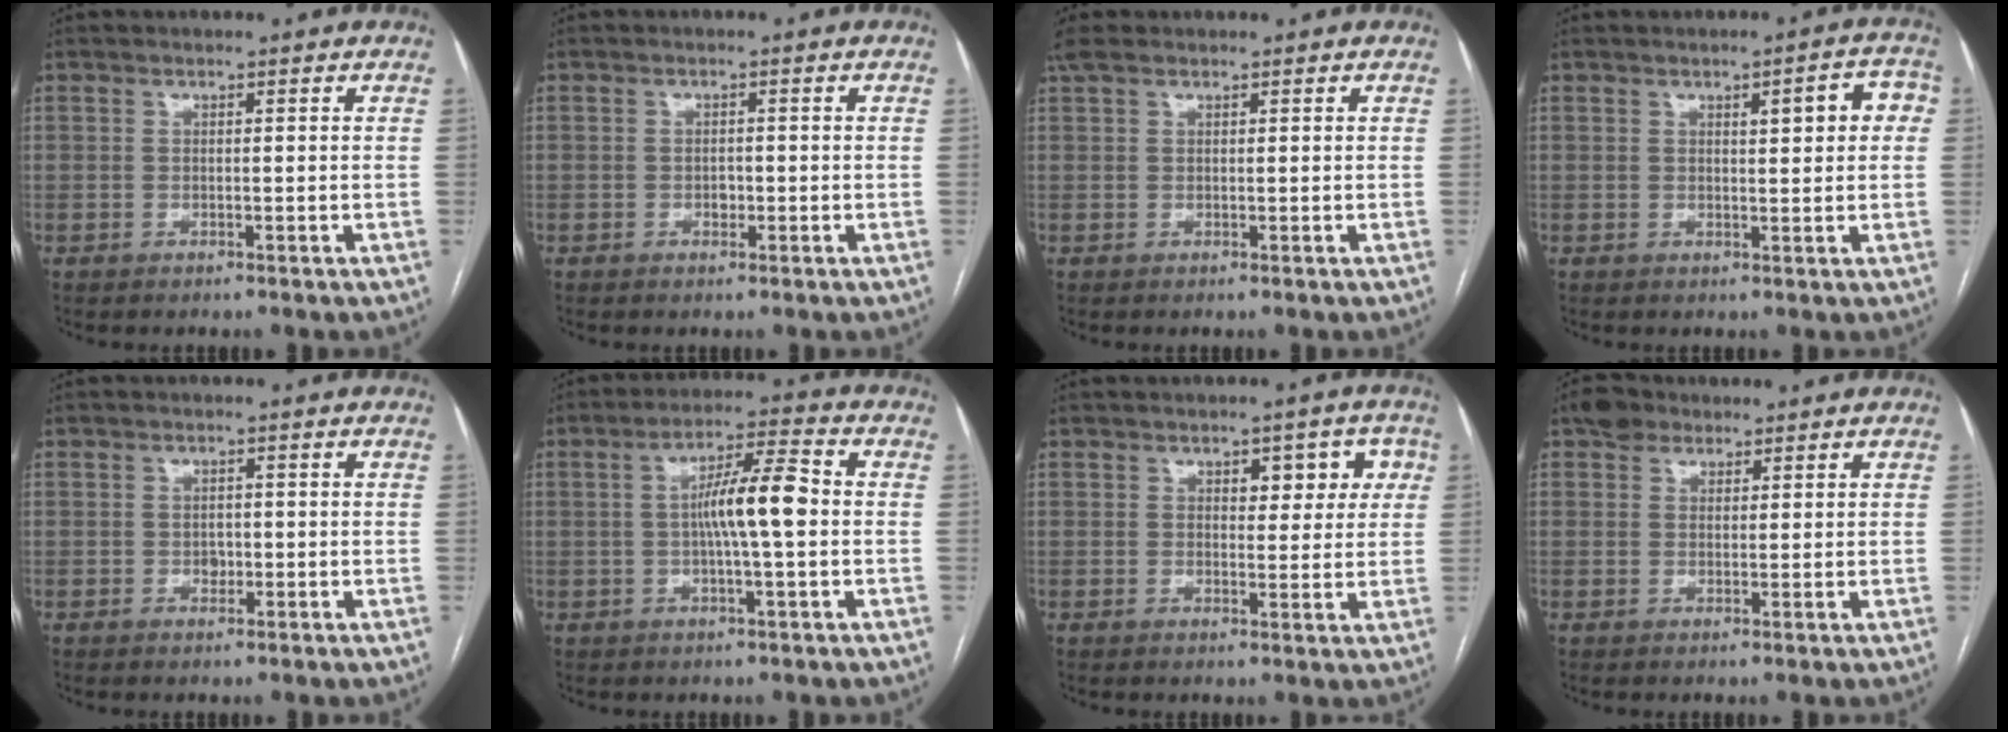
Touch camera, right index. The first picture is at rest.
{"total": 1.2, "force": [-0.4, 0.9, 0.8], "torque": [-0.012, 0.004, -0.002]}
{"total": 2.4, "force": [1.7, 0.9, 1.4], "torque": [-0.036, 0.023, 0.035]}
{"total": 5.4, "force": [1.4, 1.3, 5.0], "torque": [-0.060, 0.014, 0.015]}
{"total": 1.4, "force": [-0.3, 1.1, 0.8], "torque": [-0.012, 0.004, 0.000]}
{"total": 8.6, "force": [-0.1, 0.8, 8.6], "torque": [-0.153, 0.015, -0.007]}
{"total": 5.8, "force": [2.1, 3.0, 4.5], "torque": [-0.041, 0.015, 0.025]}
{"total": 3.4, "force": [2.3, 2.3, 0.9], "torque": [-0.016, 0.011, 0.039]}